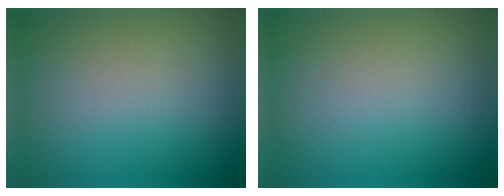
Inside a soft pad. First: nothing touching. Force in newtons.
{"total": 0.0}